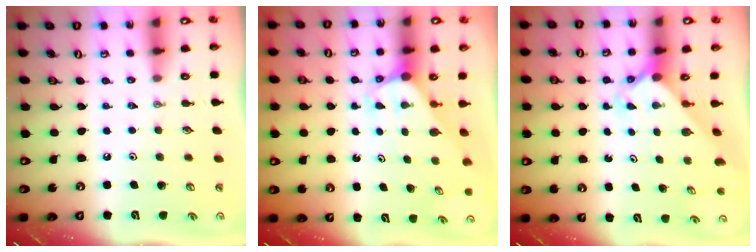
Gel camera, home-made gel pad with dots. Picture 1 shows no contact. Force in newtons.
{"total": 2.9, "press": 2.9, "slide": 0.2}
{"total": 2.4, "press": 2.3, "slide": 0.2}